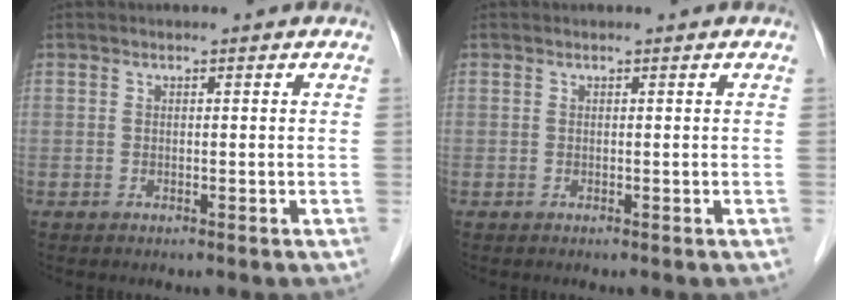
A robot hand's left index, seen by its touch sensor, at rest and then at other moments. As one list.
[{"total": 0.0}]